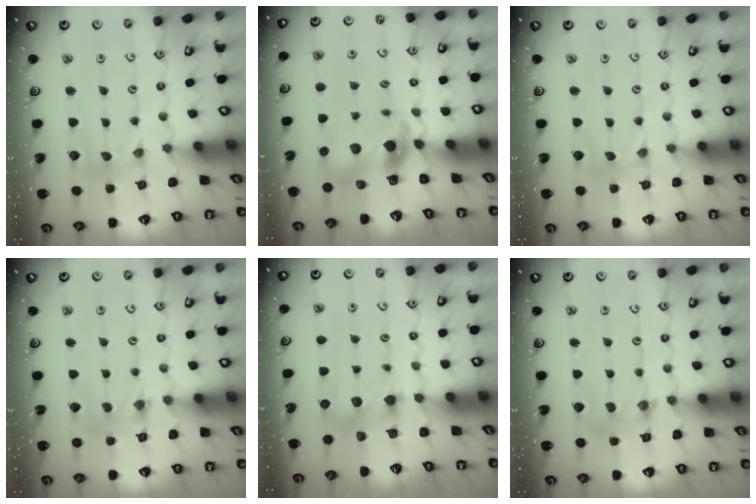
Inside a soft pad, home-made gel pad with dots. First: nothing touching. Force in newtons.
{"total": 7.6, "press": 7.5, "slide": 1.2}
{"total": 0.0}
{"total": 0.9, "press": 0.9, "slide": 0.2}
{"total": 5.9, "press": 5.9, "slide": 0.2}
{"total": 2.4, "press": 2.3, "slide": 0.4}